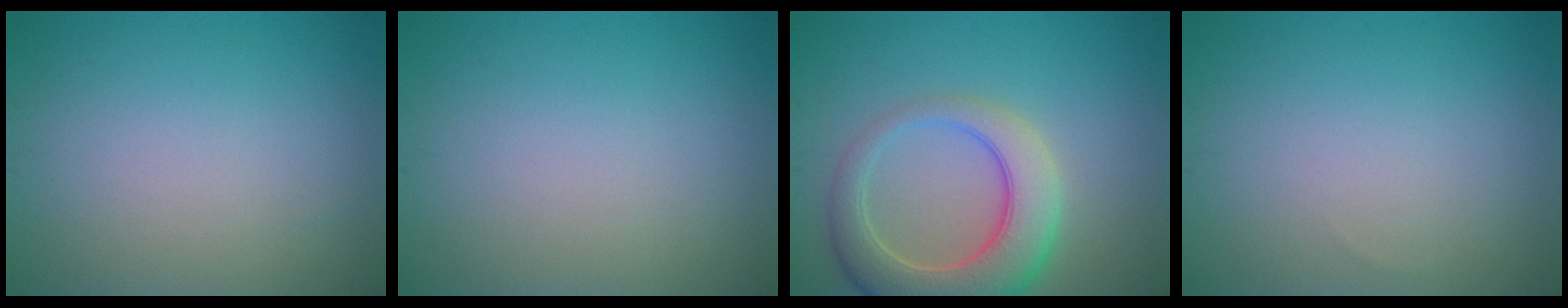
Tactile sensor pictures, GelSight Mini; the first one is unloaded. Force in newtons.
{"total": 0.0}
{"total": 7.1, "press": 7.1, "slide": 0.6}
{"total": 0.0}